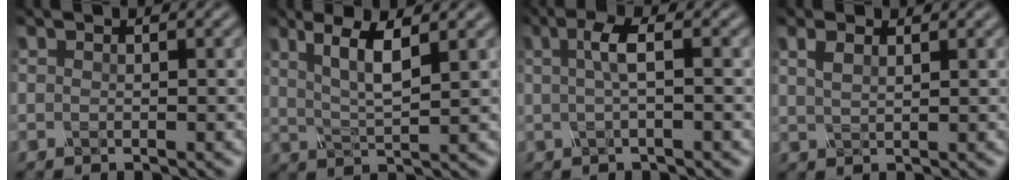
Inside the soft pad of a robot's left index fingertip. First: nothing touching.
{"total": 4.4, "force": [1.8, 1.0, 3.9], "torque": [-0.076, -0.005, 0.033]}
{"total": 2.4, "force": [0.0, 0.5, 2.3], "torque": [-0.044, 0.006, -0.003]}
{"total": 1.5, "force": [0.8, 0.6, 1.2], "torque": [-0.028, 0.001, 0.017]}